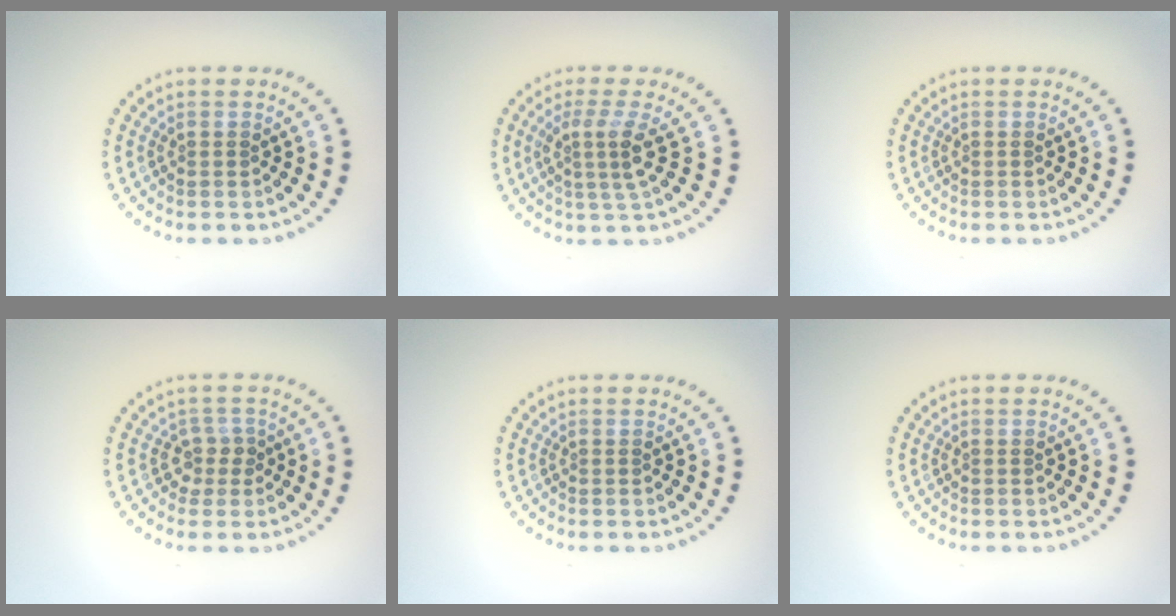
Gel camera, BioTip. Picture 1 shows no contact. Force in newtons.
{"total": 3.0, "press": 2.2, "slide": 2.0}
{"total": 0.0}
{"total": 1.7, "press": 1.3, "slide": 1.1}
{"total": 0.0}
{"total": 0.0}